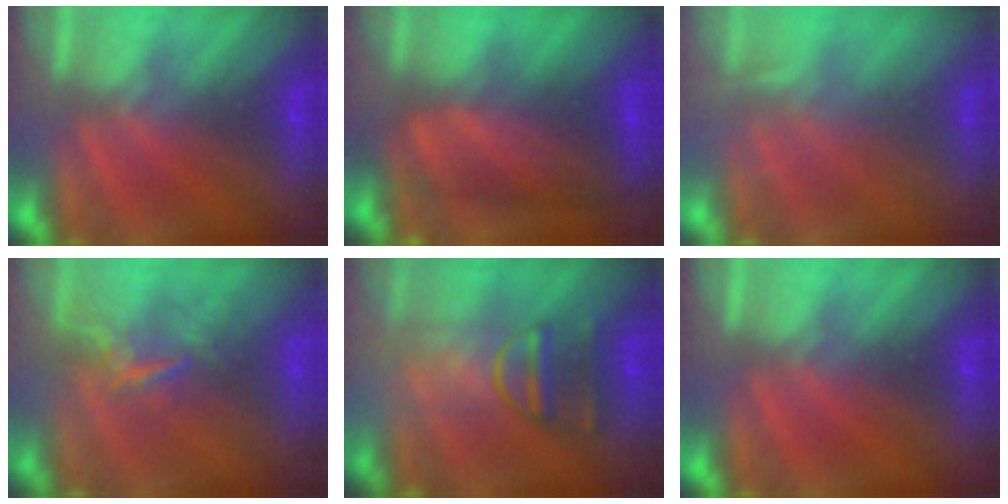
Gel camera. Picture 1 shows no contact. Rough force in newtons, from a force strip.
{"total": 7.5}
{"total": 2.2}
{"total": 3.2}
{"total": 7.3}
{"total": 0.0}